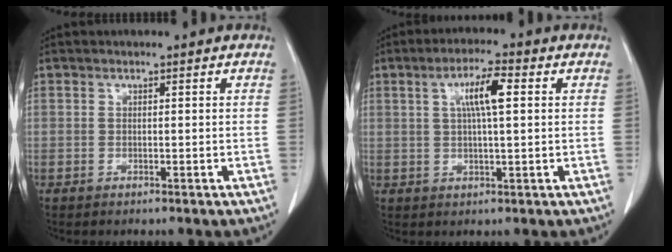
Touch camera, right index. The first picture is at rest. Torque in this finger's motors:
{"motor_torque": [0.30, 0.00, 0.24, 0.11]}